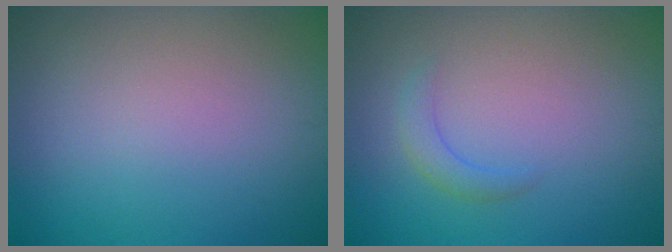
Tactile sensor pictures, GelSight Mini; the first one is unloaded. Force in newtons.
{"total": 1.6, "press": 1.6, "slide": 0.1}